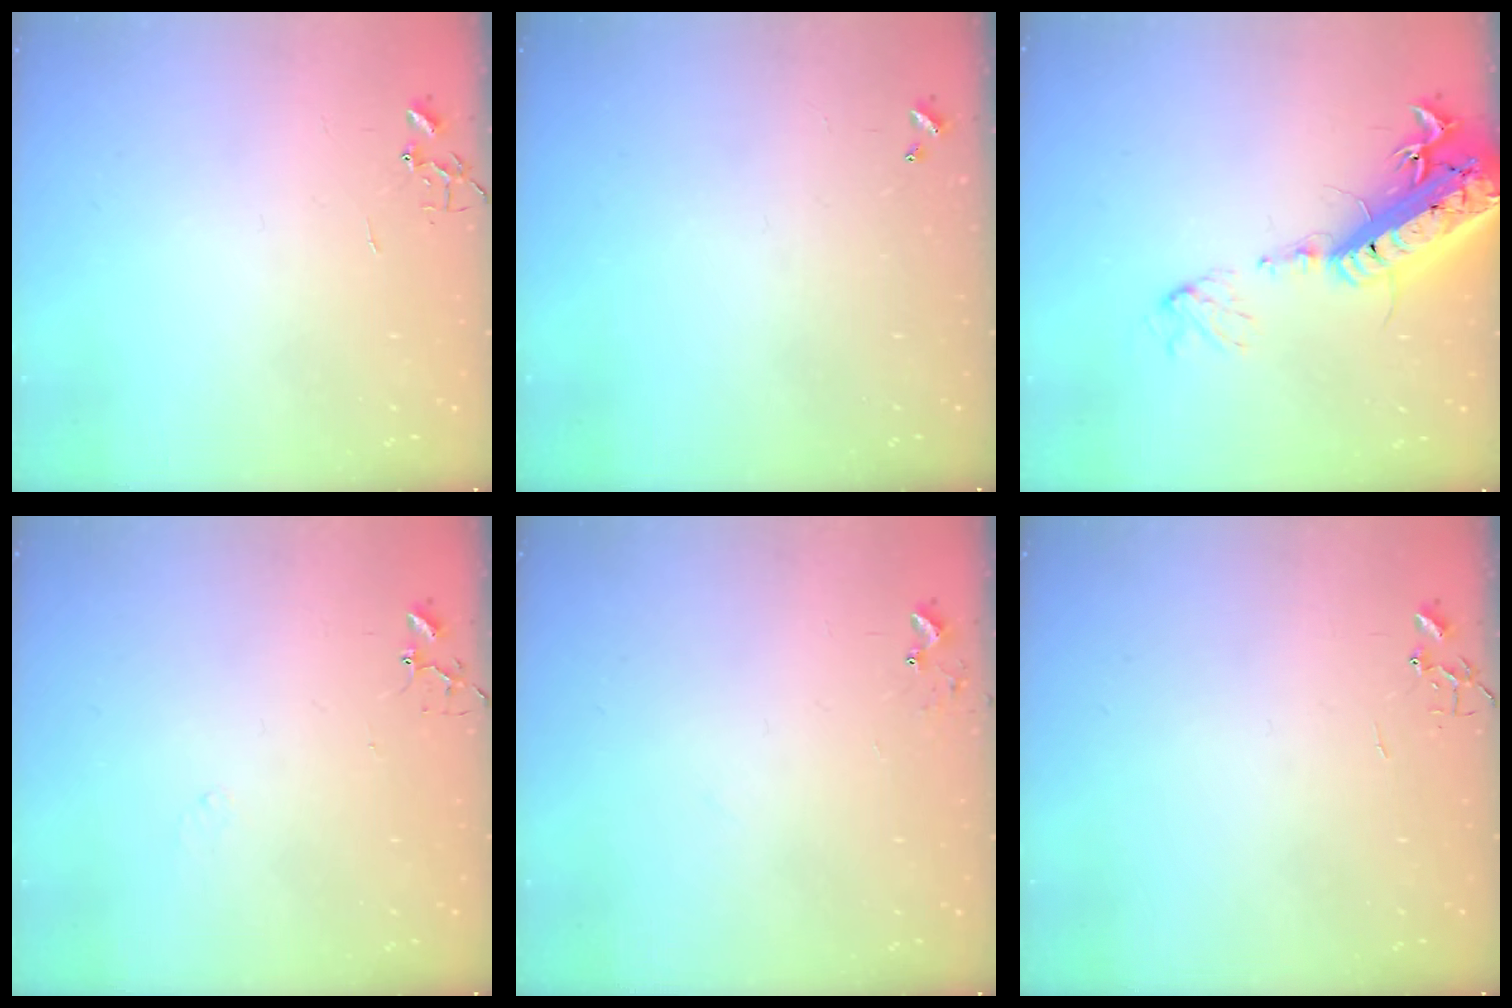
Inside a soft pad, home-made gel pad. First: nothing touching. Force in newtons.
{"total": 0.0}
{"total": 23.7, "press": 23.2, "slide": 5.2}
{"total": 5.2, "press": 5.2, "slide": 0.5}
{"total": 5.8, "press": 5.8, "slide": 0.6}
{"total": 0.0}